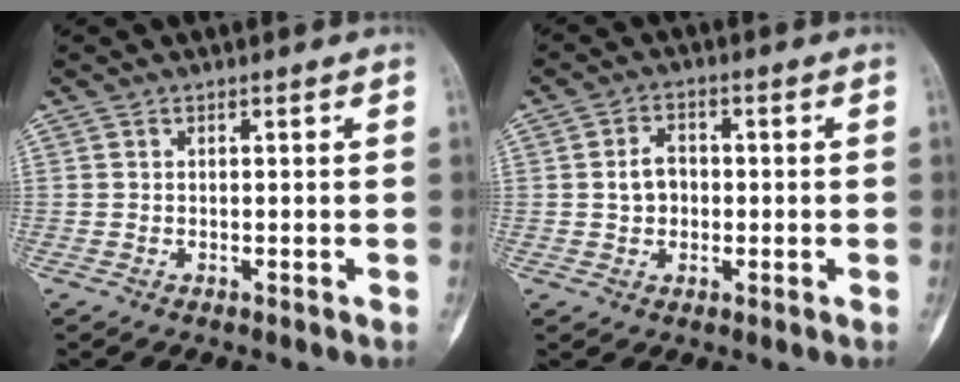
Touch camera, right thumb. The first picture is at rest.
{"total": 4.4, "force": [-0.1, 3.4, 2.8], "torque": [-0.037, 0.013, -0.007]}